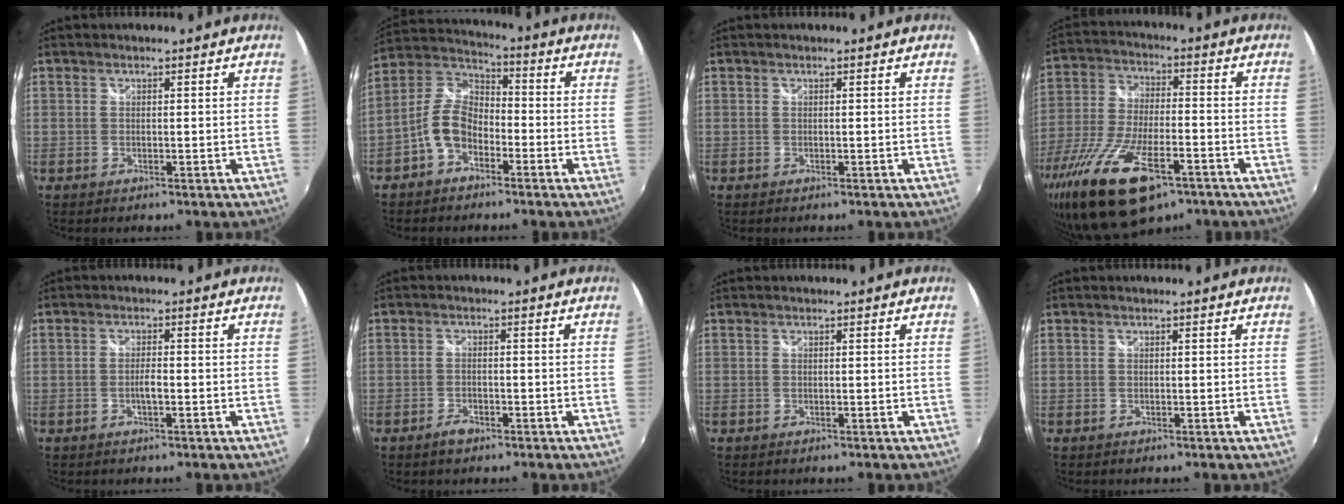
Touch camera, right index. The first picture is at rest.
{"total": 8.8, "force": [-4.2, 5.4, 5.5], "torque": [-0.123, 0.020, -0.085]}
{"total": 0.0}
{"total": 21.1, "force": [-12.8, 8.2, 14.7], "torque": [-0.305, -0.060, -0.224]}
{"total": 1.8, "force": [-0.7, 0.3, 1.6], "torque": [-0.031, 0.001, -0.014]}
{"total": 2.5, "force": [-1.9, 1.2, 1.1], "torque": [-0.027, -0.001, -0.034]}
{"total": 0.0}
{"total": 0.0}